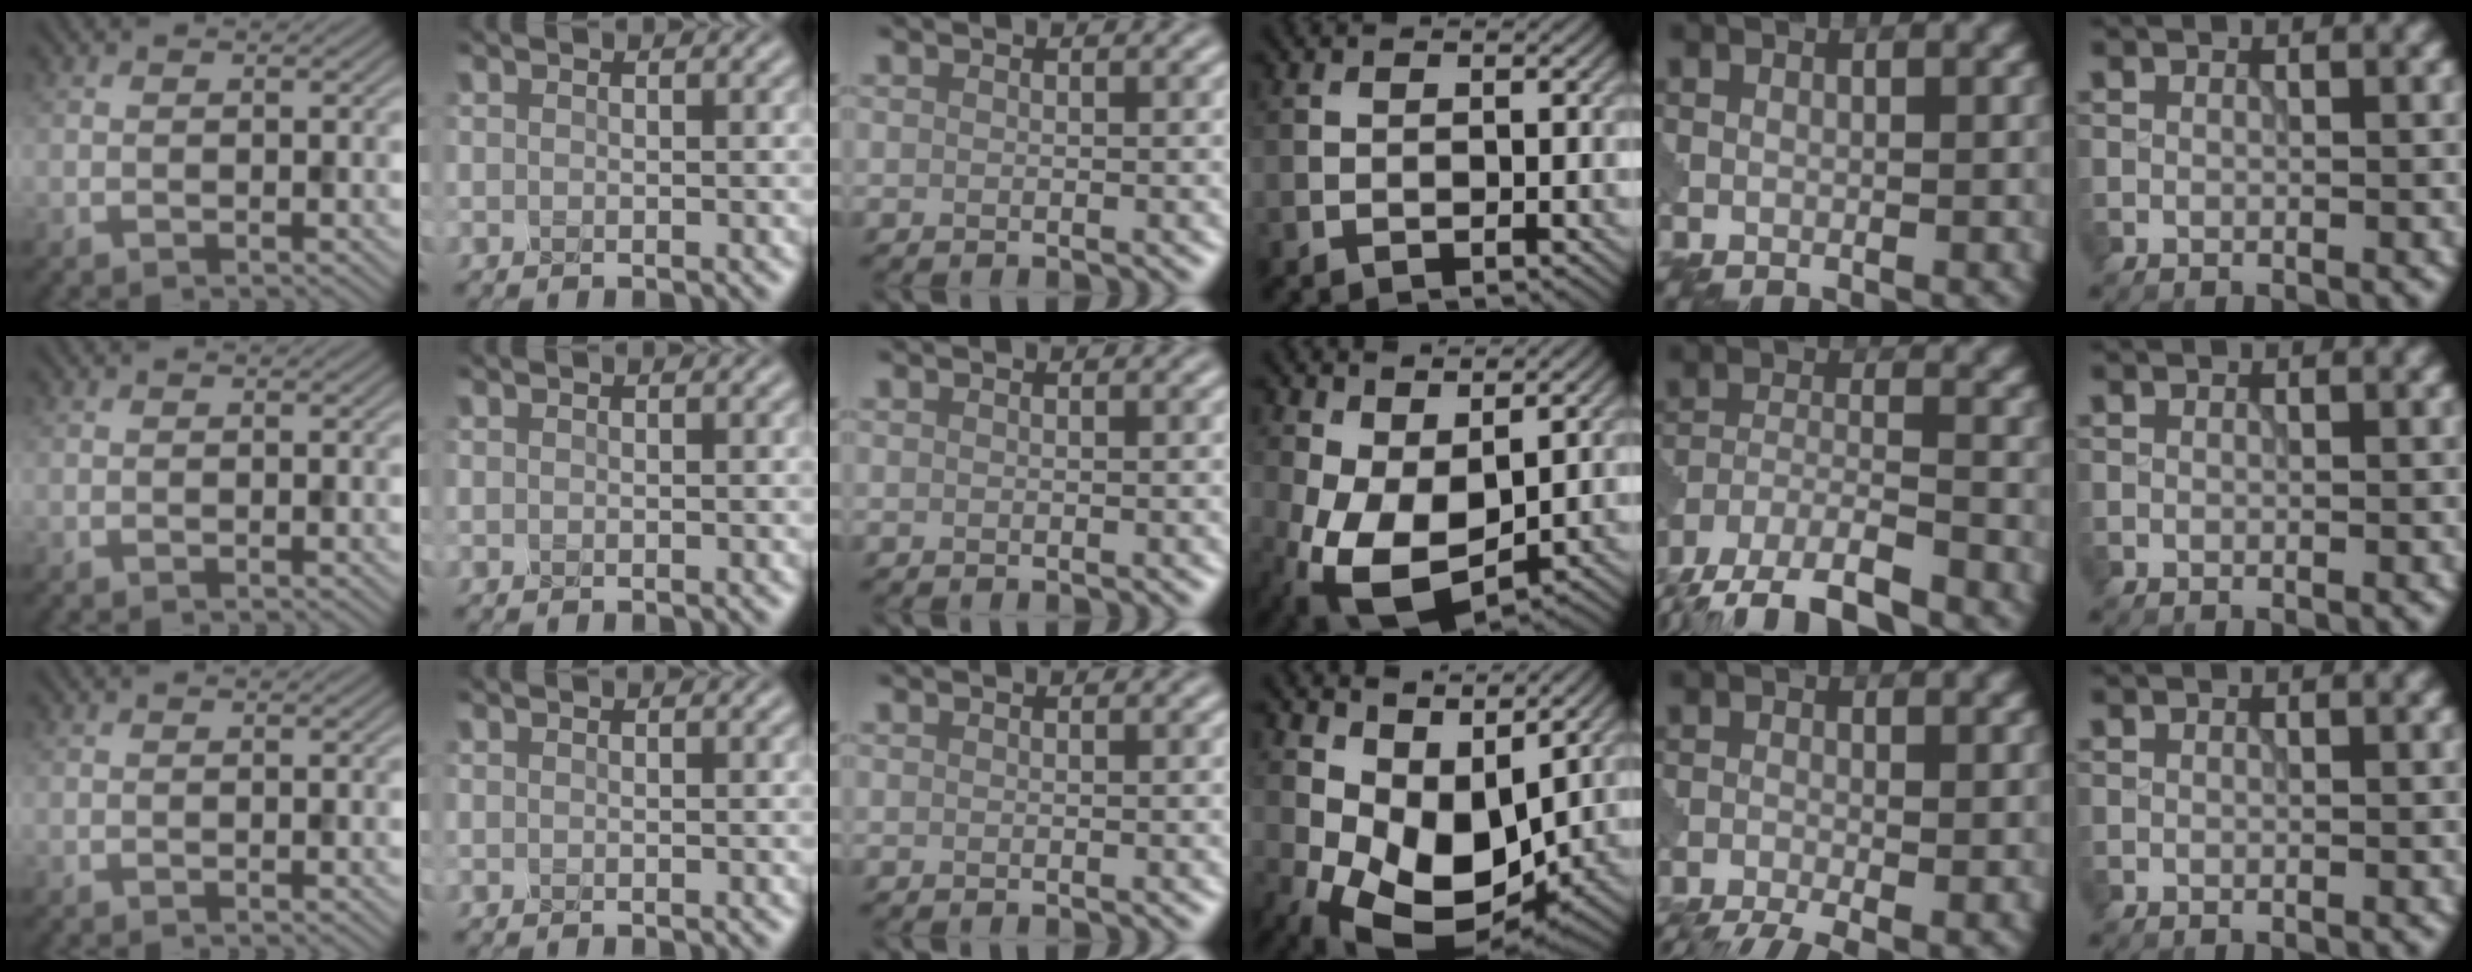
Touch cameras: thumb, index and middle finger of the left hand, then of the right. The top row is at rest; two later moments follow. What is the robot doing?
{"motion": "squeeze", "object": "foam earplug"}